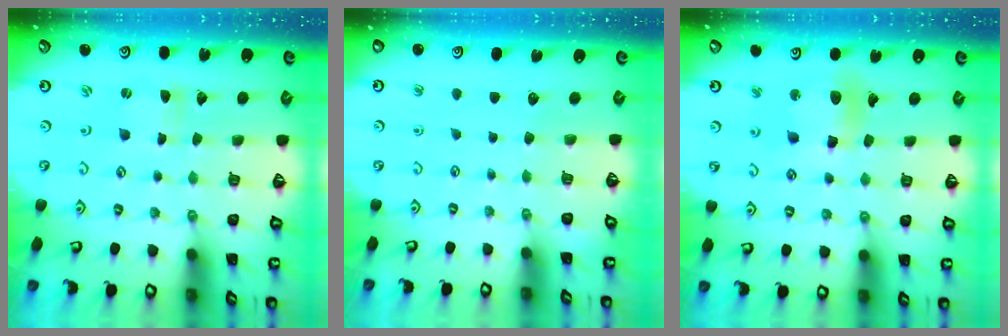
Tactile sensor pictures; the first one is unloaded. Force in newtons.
{"total": 0.0}
{"total": 12.1, "press": 11.8, "slide": 2.4}